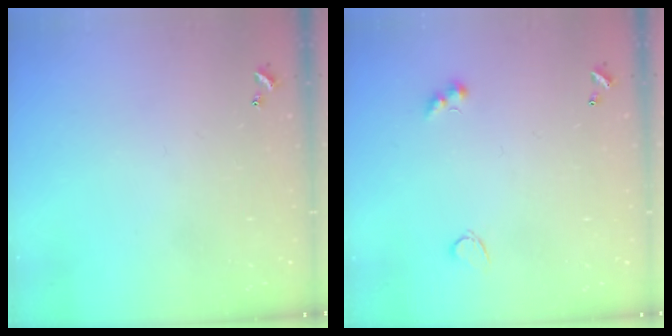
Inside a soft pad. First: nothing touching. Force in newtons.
{"total": 2.8, "press": 2.7, "slide": 0.7}